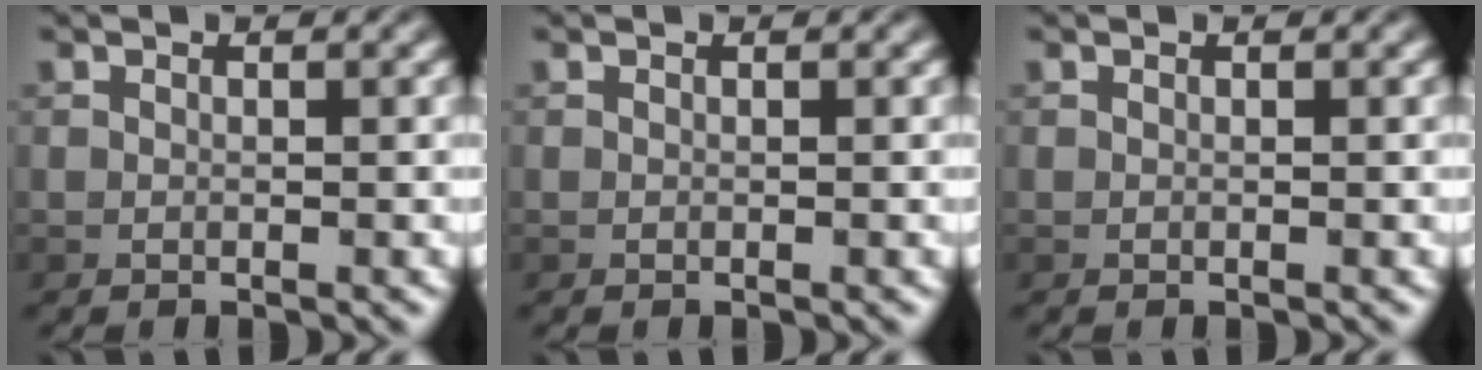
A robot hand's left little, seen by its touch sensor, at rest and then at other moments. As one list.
[{"total": 0.0}, {"total": 0.0}]